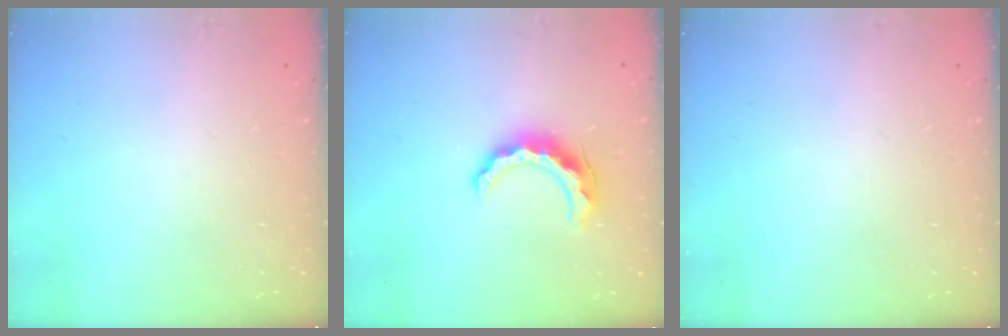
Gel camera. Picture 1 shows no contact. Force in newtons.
{"total": 10.6, "press": 10.6, "slide": 0.3}
{"total": 0.0}